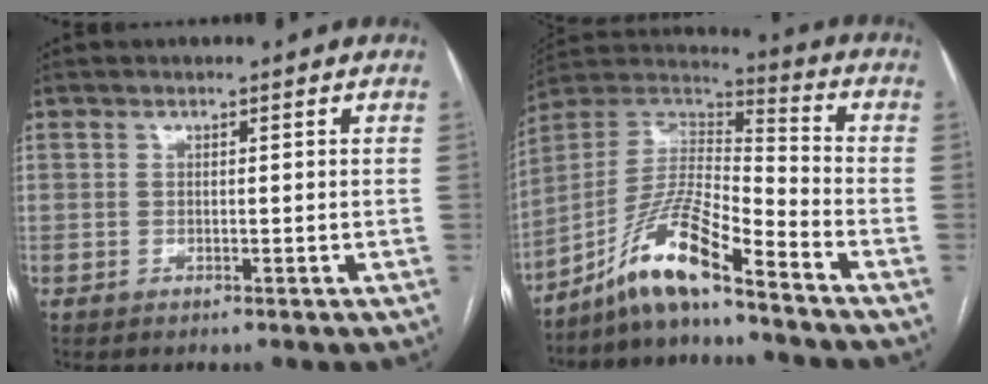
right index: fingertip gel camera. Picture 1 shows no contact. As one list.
[{"total": 12.2, "force": [-9.1, 0.5, 8.2], "torque": [-0.164, 0.014, -0.171]}]